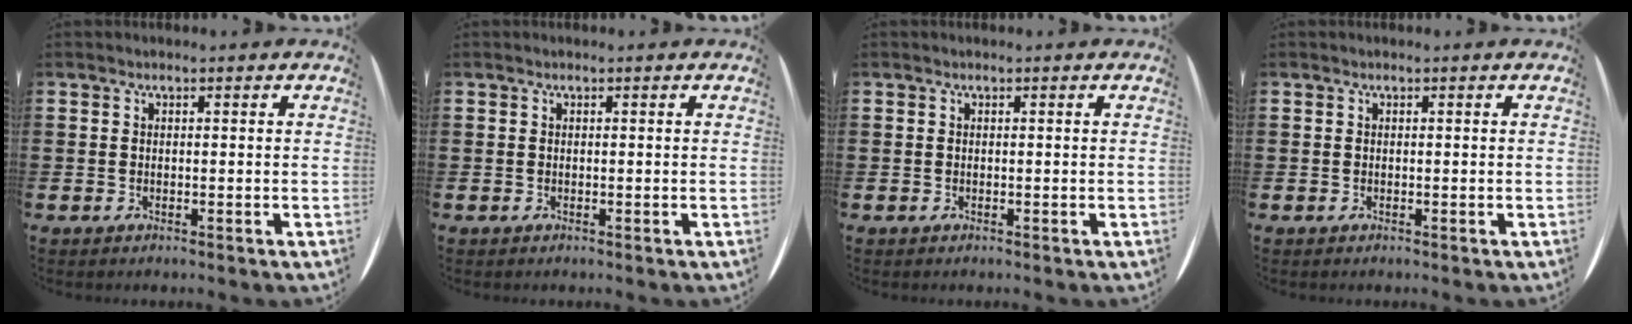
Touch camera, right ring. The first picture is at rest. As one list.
[{"total": 0.0}, {"total": 0.0}, {"total": 0.0}]